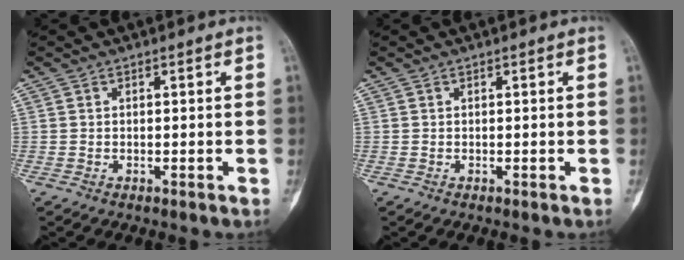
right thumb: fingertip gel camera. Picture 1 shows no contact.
{"total": 0.0}